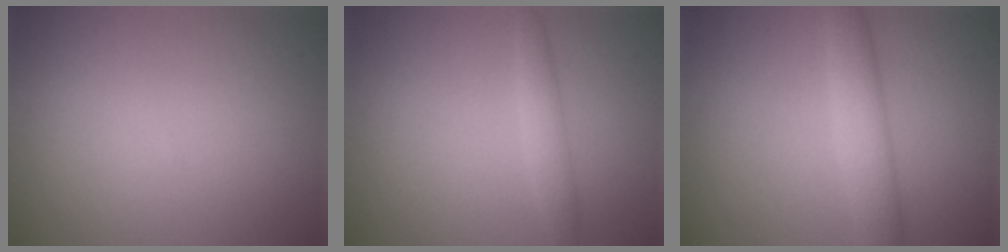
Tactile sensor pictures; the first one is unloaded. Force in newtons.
{"total": 1.9, "press": 1.9, "slide": 0.1}
{"total": 3.5, "press": 3.5, "slide": 0.1}